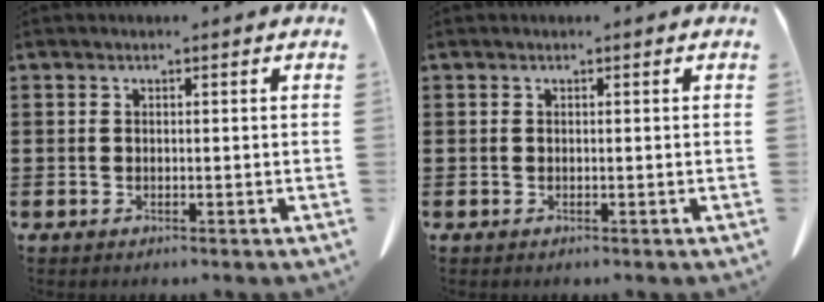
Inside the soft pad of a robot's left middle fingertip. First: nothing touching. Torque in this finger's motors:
{"motor_torque": [0.00, 0.00, 0.00, 0.00]}